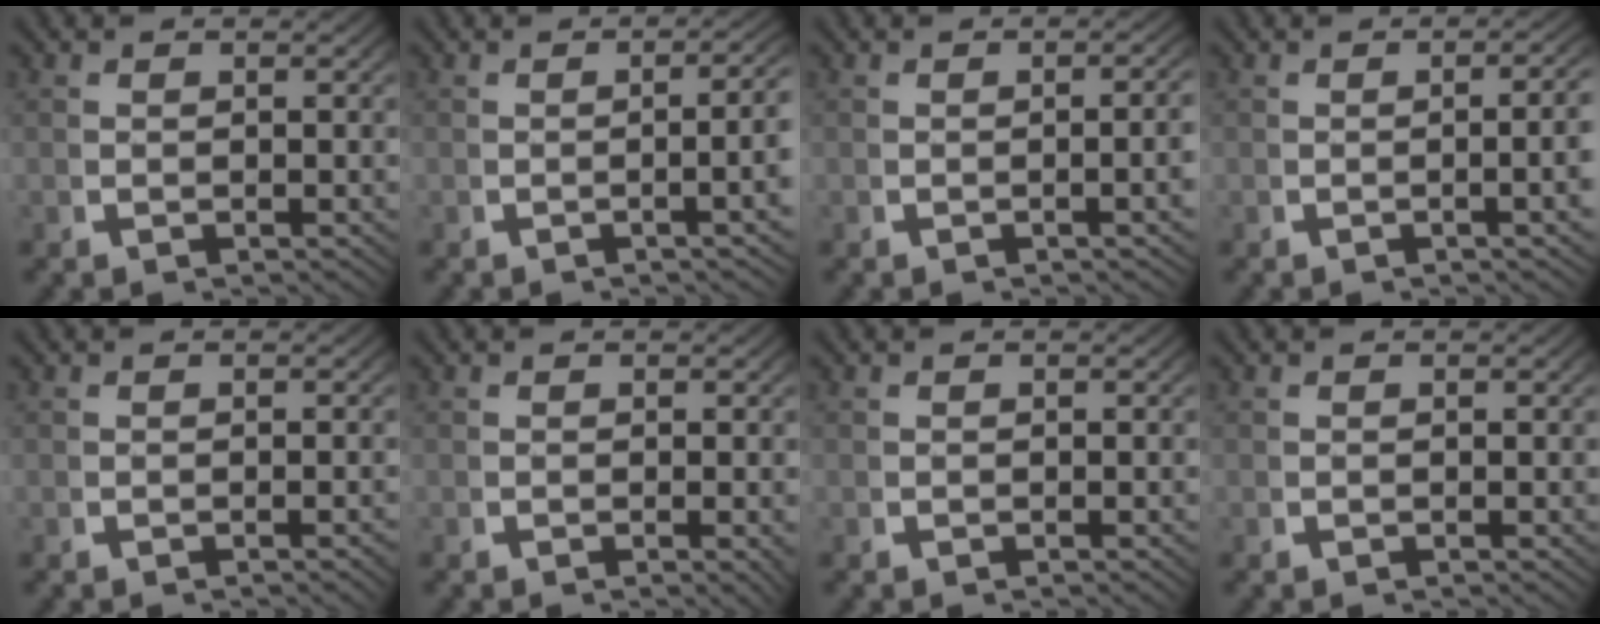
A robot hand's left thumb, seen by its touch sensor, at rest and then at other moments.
{"total": 4.4, "force": [-0.8, 1.2, 4.2], "torque": [-0.056, 0.008, -0.017]}
{"total": 2.6, "force": [-0.5, 0.6, 2.5], "torque": [-0.031, 0.004, -0.012]}
{"total": 3.8, "force": [-0.6, 1.0, 3.6], "torque": [-0.044, 0.006, -0.015]}
{"total": 0.6, "force": [-0.3, -0.1, 0.5], "torque": [-0.010, 0.004, -0.006]}
{"total": 1.2, "force": [-0.2, 0.2, 1.1], "torque": [-0.017, -0.003, -0.004]}
{"total": 0.0}
{"total": 0.0}